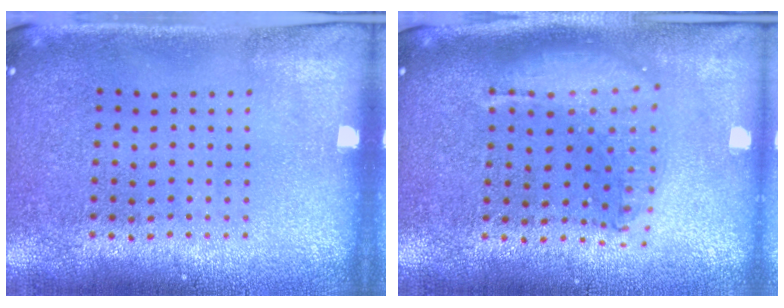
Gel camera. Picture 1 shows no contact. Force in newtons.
{"total": 1.8, "press": 1.5, "slide": 0.9}